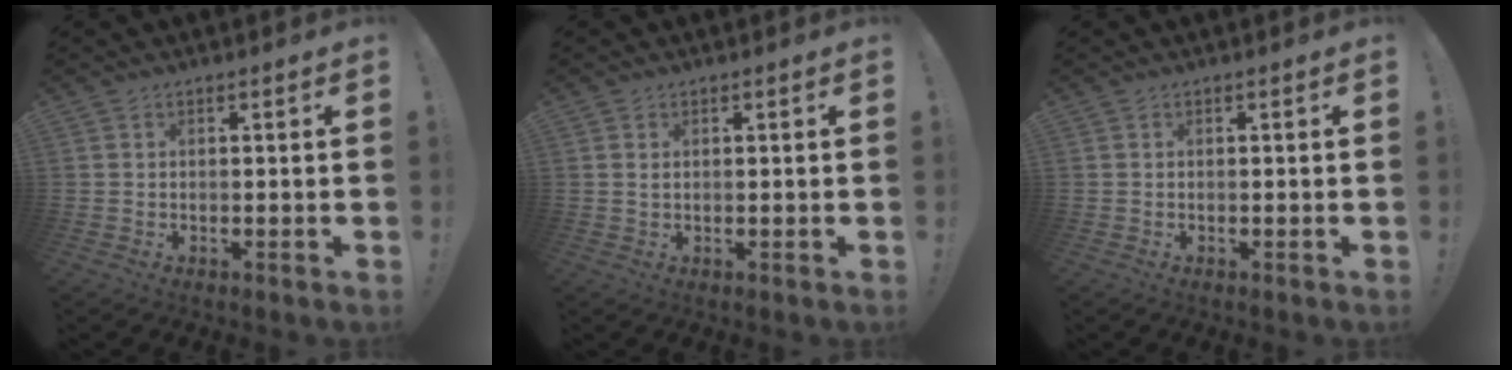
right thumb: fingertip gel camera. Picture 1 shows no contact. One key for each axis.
{"total": 0.8, "fx": 0.5, "fy": 0.5, "fz": 0.4, "tx": -0.001, "ty": -0.001, "tz": 0.007}
{"total": 0.0}